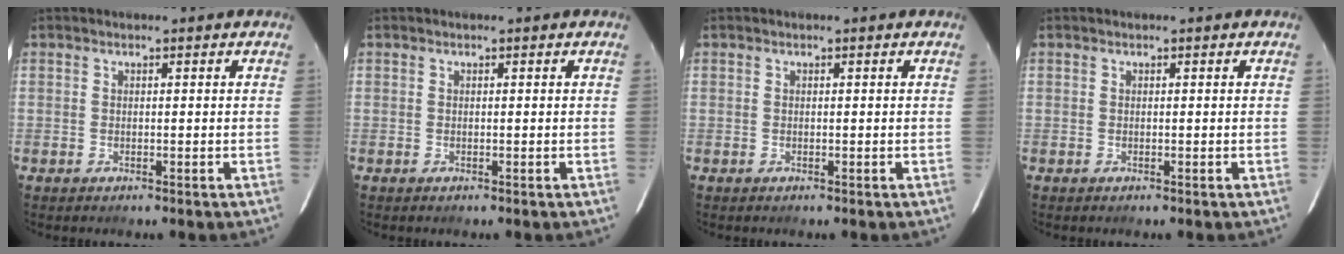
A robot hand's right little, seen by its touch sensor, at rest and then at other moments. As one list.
[{"total": 0.0}, {"total": 0.0}, {"total": 0.0}]